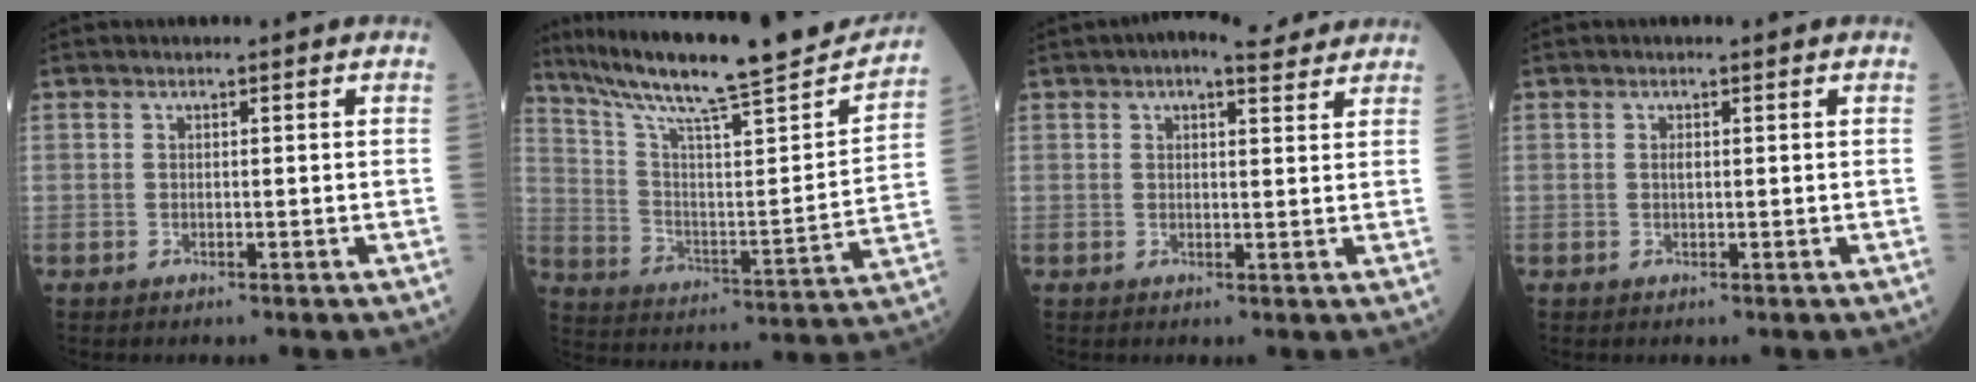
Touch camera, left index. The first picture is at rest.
{"total": 23.7, "force": [21.0, 0.9, 11.0], "torque": [-0.183, -0.027, 0.312]}
{"total": 5.4, "force": [4.3, 1.8, 2.8], "torque": [-0.047, 0.027, 0.057]}
{"total": 0.6, "force": [0.2, 0.2, 0.6], "torque": [-0.015, -0.001, 0.003]}